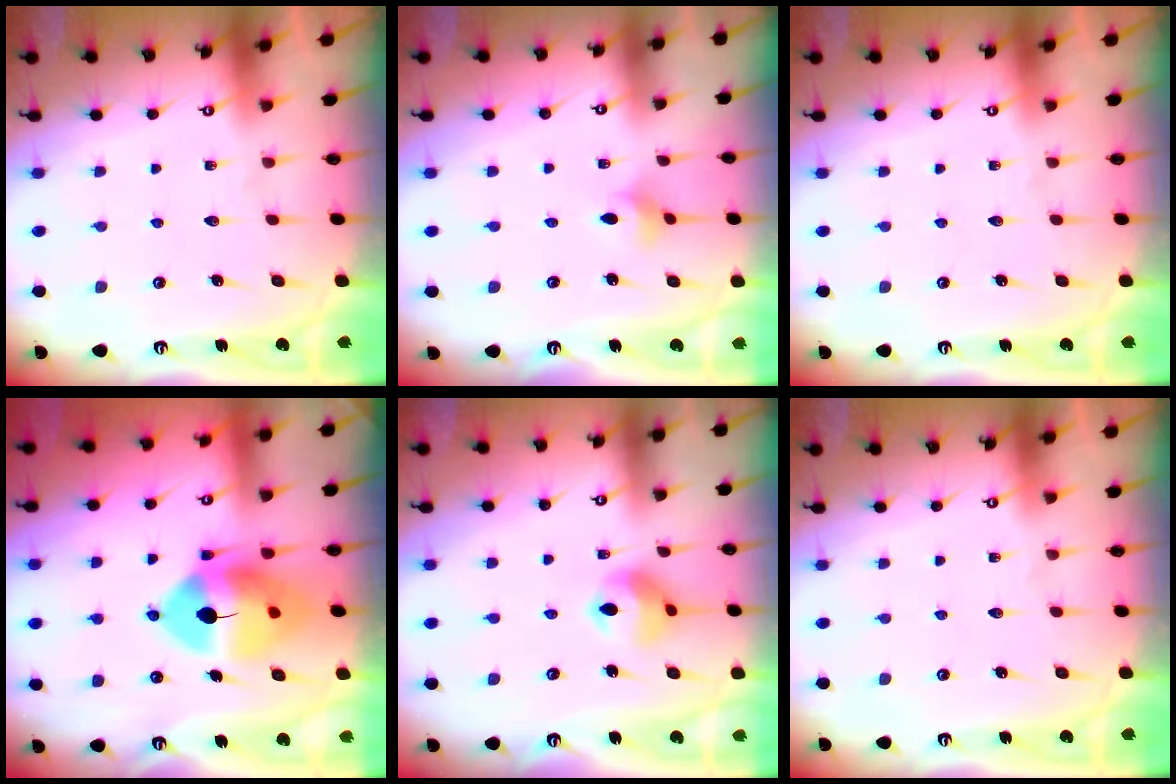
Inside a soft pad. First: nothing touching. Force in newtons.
{"total": 3.0, "press": 3.0, "slide": 0.5}
{"total": 0.0}
{"total": 13.9, "press": 13.8, "slide": 1.9}
{"total": 10.1, "press": 10.0, "slide": 1.3}
{"total": 0.0}